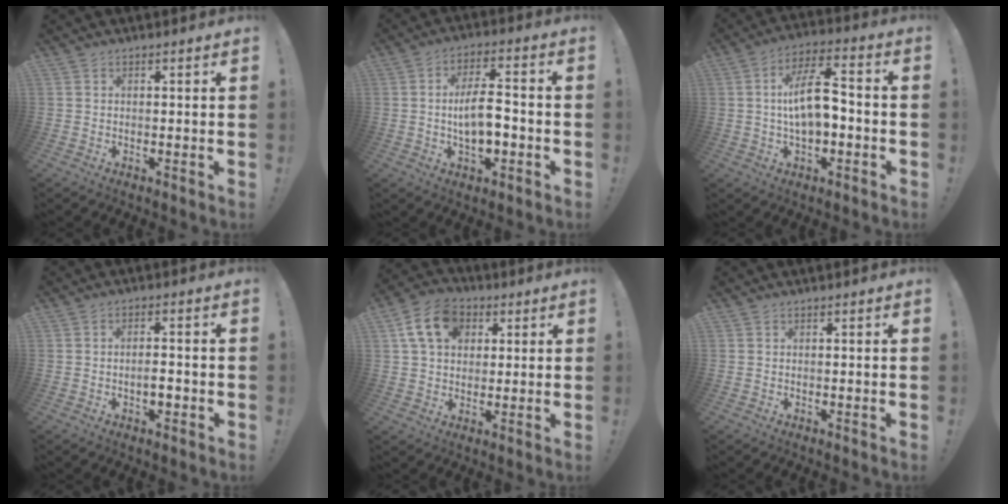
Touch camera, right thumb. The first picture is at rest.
{"total": 10.3, "force": [-1.6, 4.6, 9.1], "torque": [-0.165, 0.009, -0.030]}
{"total": 13.6, "force": [-0.6, 6.4, 12.0], "torque": [-0.207, 0.012, -0.012]}
{"total": 3.7, "force": [-1.4, 1.6, 3.1], "torque": [-0.050, 0.008, -0.023]}
{"total": 13.3, "force": [4.9, 9.9, 7.5], "torque": [-0.120, -0.003, 0.097]}
{"total": 0.0}